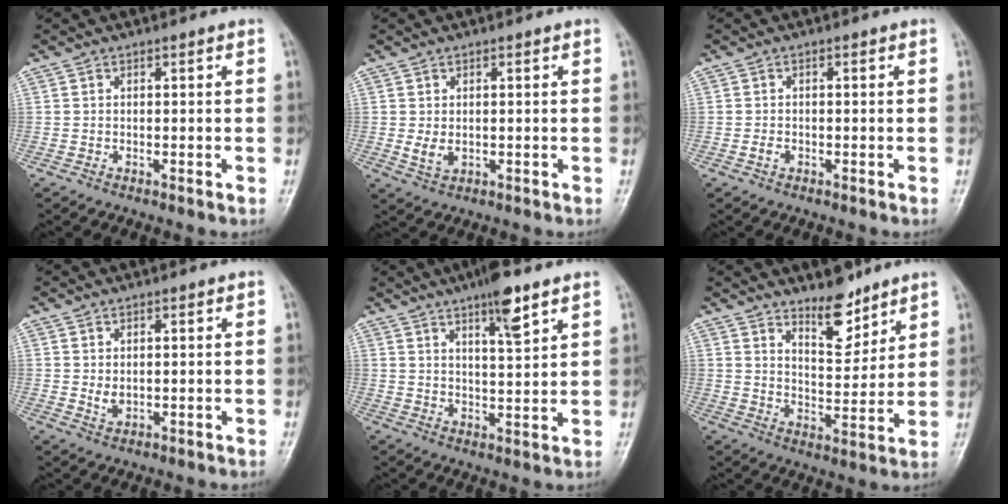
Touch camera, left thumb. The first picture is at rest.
{"total": 2.9, "force": [0.1, 2.0, 2.1], "torque": [-0.036, -0.009, 0.006]}
{"total": 1.3, "force": [-0.5, 1.0, 0.8], "torque": [-0.012, 0.002, -0.011]}
{"total": 2.2, "force": [0.4, 1.5, 1.5], "torque": [-0.022, -0.007, 0.012]}
{"total": 8.0, "force": [5.0, 1.5, 6.0], "torque": [-0.091, -0.027, 0.082]}
{"total": 8.6, "force": [6.5, 3.5, 4.3], "torque": [-0.044, -0.056, 0.111]}